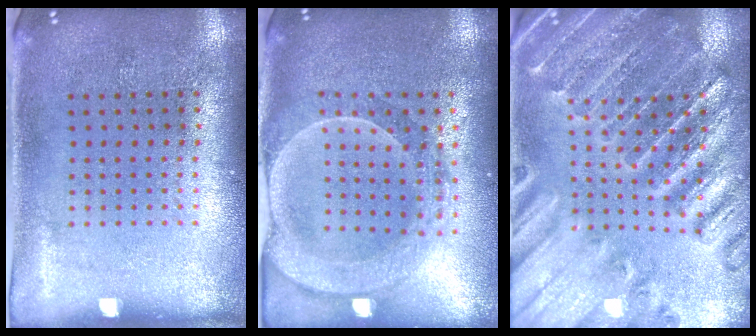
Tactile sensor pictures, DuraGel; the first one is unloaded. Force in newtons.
{"total": 2.3, "press": 2.1, "slide": 1.0}
{"total": 2.7, "press": 2.7, "slide": 0.4}